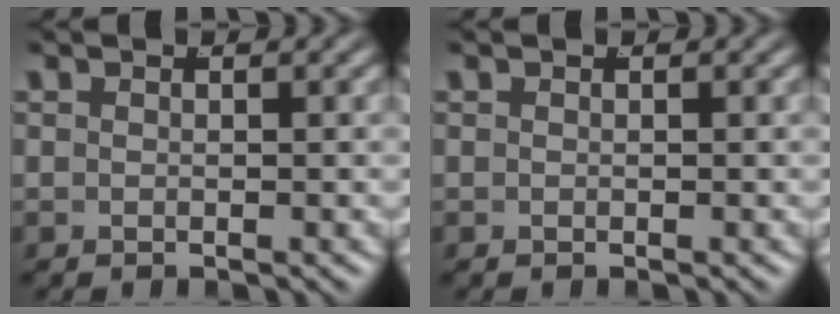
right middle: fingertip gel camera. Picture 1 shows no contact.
{"total": 0.0}